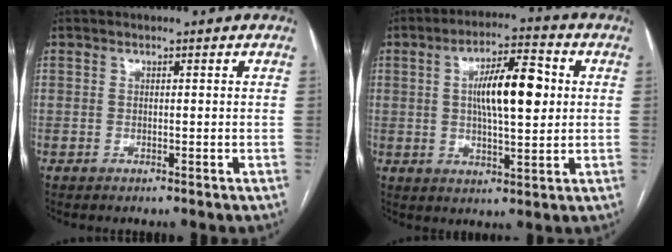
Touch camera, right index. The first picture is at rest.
{"total": 10.8, "force": [1.7, 2.9, 10.3], "torque": [-0.178, 0.018, 0.027]}